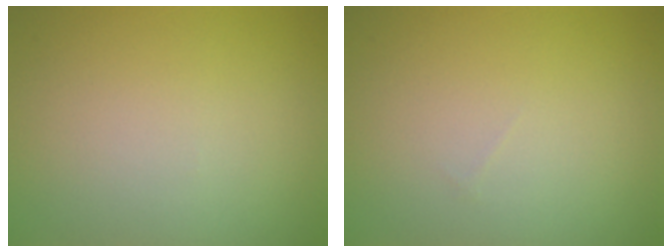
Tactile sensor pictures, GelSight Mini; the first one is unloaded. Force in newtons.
{"total": 0.0}